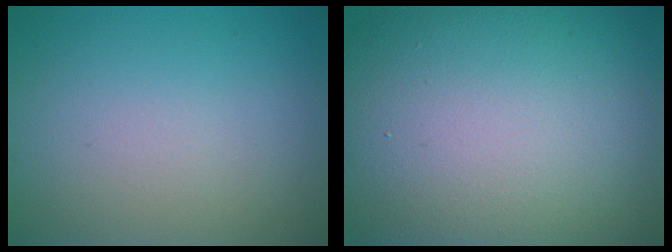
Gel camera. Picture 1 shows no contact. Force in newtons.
{"total": 19.7, "press": 19.6, "slide": 1.3}